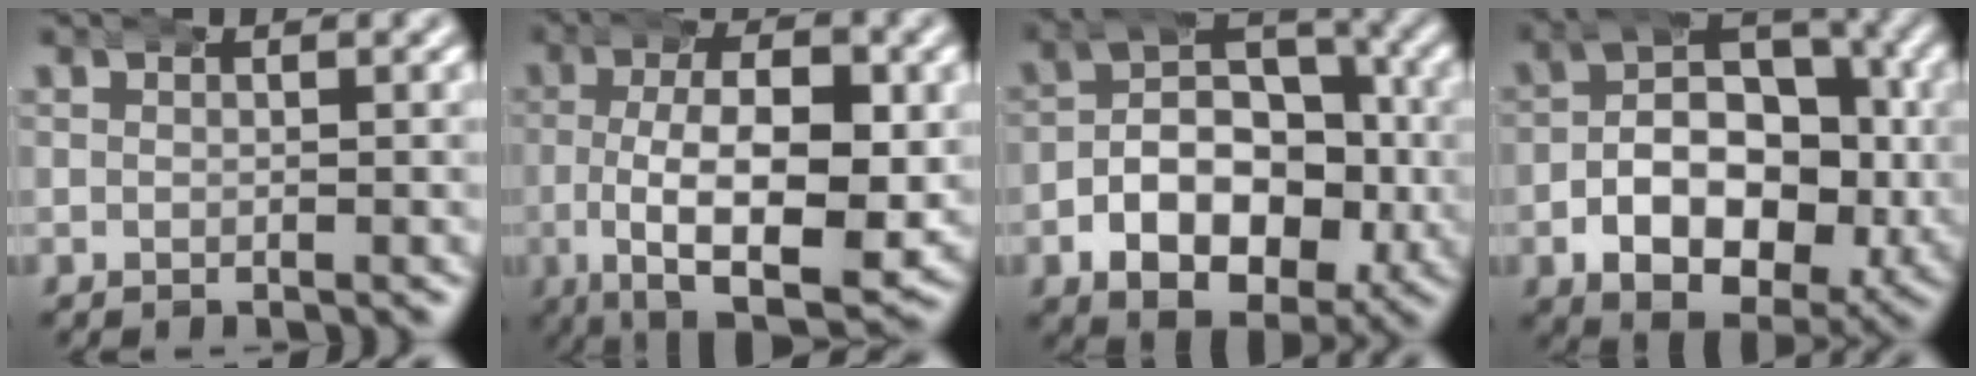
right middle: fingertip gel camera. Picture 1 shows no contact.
{"total": 14.0, "force": [-3.7, 7.7, 11.1], "torque": [-0.194, -0.048, -0.043]}
{"total": 10.8, "force": [-2.2, 8.0, 6.9], "torque": [-0.111, -0.021, -0.037]}
{"total": 11.1, "force": [-1.5, 7.9, 7.7], "torque": [-0.121, -0.016, -0.028]}